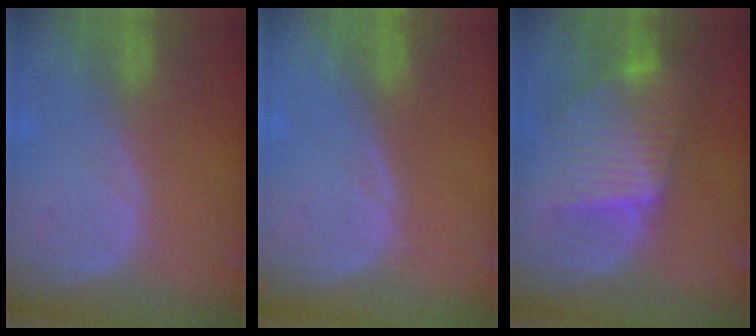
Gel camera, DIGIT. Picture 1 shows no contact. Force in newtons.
{"total": 0.0}
{"total": 8.9, "press": 8.9, "slide": 0.5}